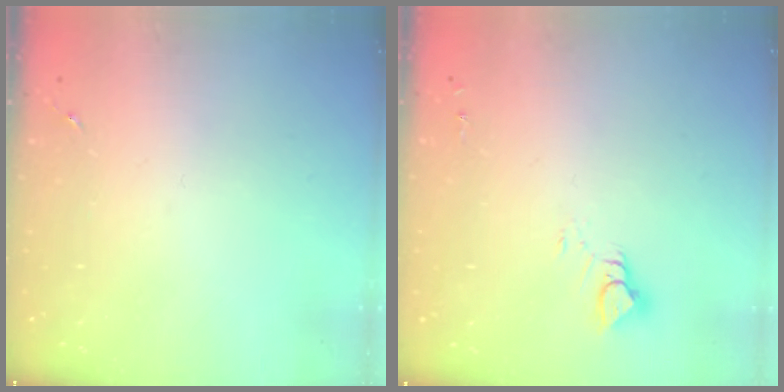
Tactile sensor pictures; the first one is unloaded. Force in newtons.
{"total": 4.5, "press": 4.5, "slide": 0.2}